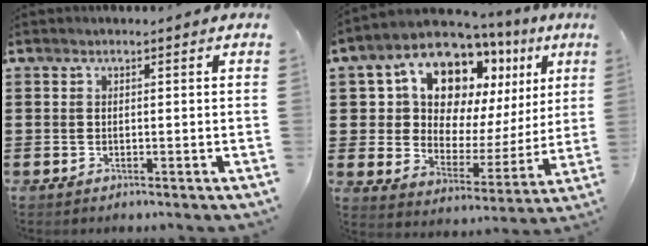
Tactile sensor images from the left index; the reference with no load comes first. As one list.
[{"total": 11.9, "force": [6.9, 7.5, 6.0], "torque": [-0.138, -0.040, 0.125]}]